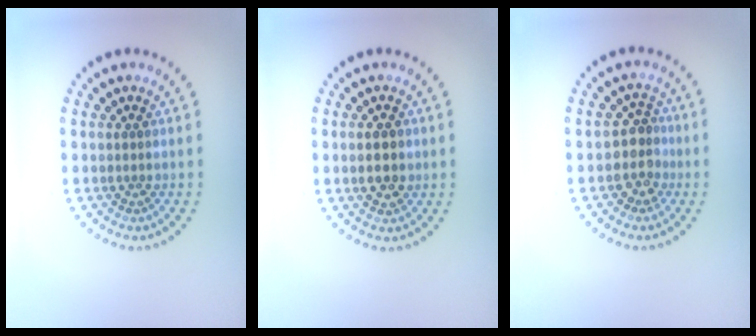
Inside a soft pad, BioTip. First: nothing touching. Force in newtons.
{"total": 2.4, "press": 2.4, "slide": 0.1}
{"total": 2.5, "press": 2.0, "slide": 1.5}